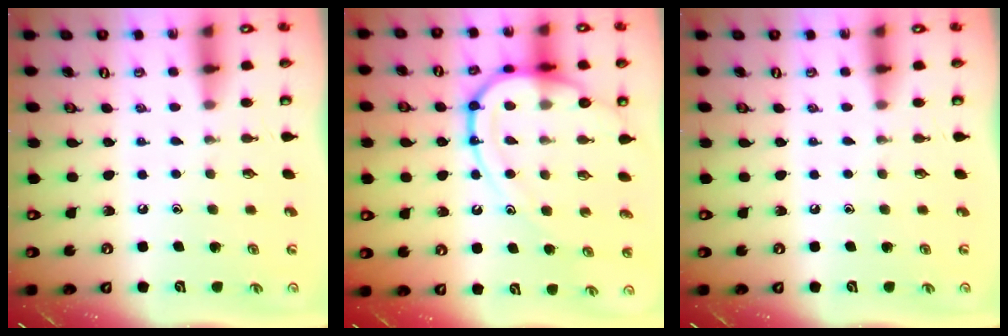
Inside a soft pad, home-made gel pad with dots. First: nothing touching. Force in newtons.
{"total": 14.9, "press": 14.8, "slide": 1.3}
{"total": 0.0}